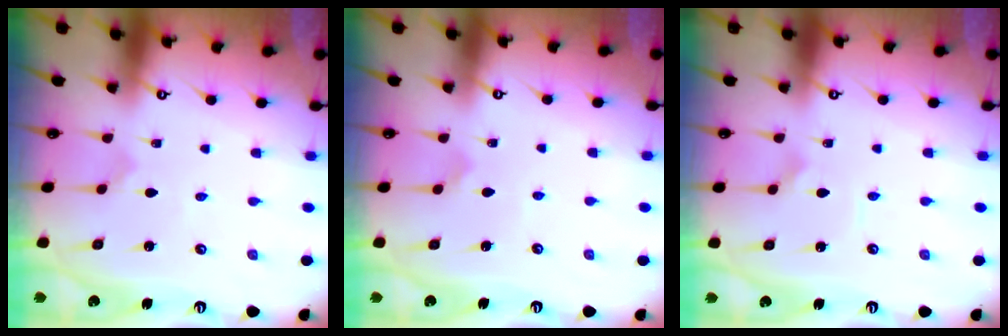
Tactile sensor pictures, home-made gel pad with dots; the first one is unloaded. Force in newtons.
{"total": 5.0, "press": 5.0, "slide": 0.6}
{"total": 2.9, "press": 2.9, "slide": 0.4}